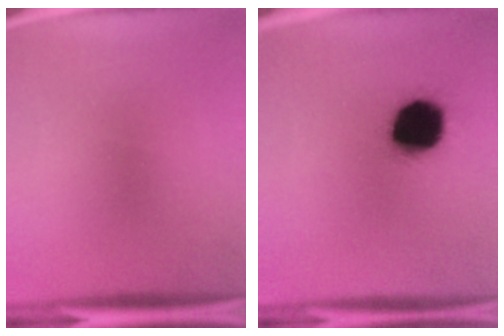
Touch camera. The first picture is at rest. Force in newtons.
{"total": 17.1}